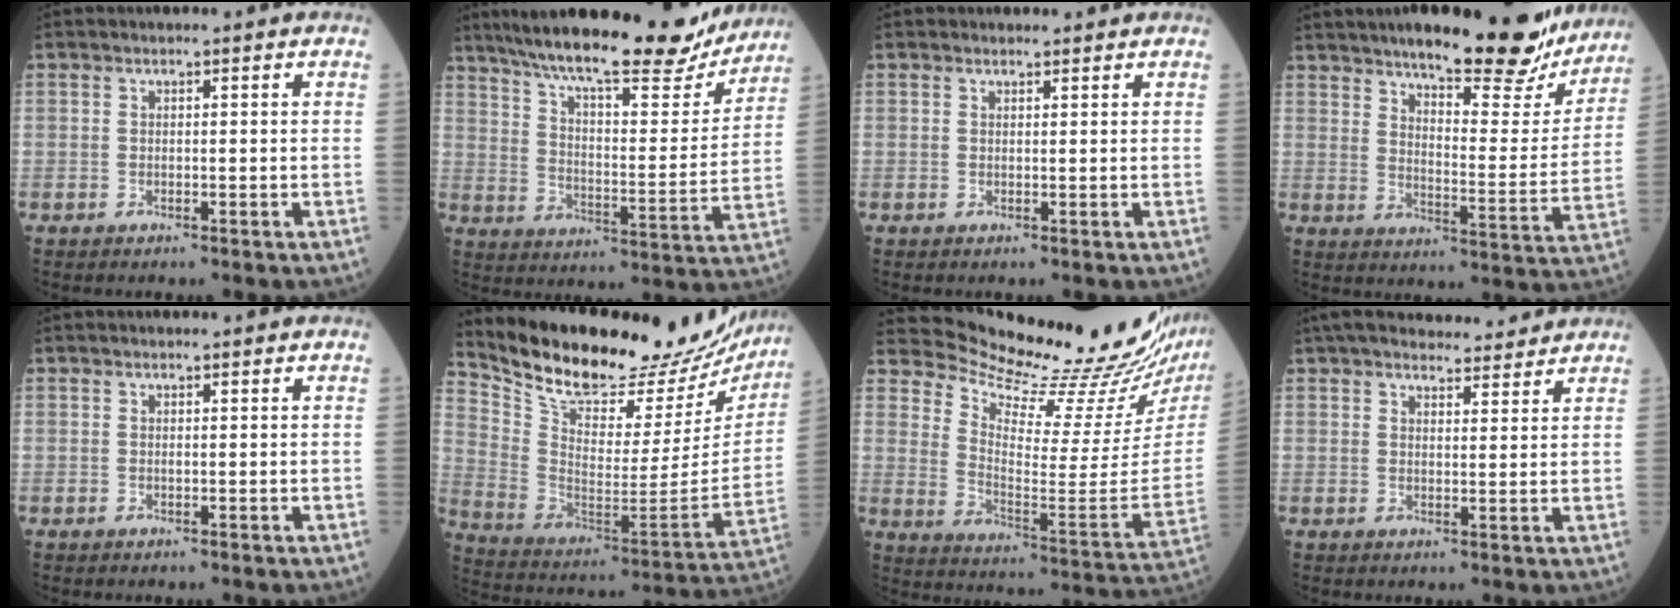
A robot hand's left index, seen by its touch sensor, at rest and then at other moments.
{"total": 24.1, "force": [20.6, 4.6, 11.6], "torque": [-0.190, -0.010, 0.289]}
{"total": 0.7, "force": [0.5, 0.3, -0.3], "torque": [-0.001, -0.004, 0.005]}
{"total": 20.5, "force": [17.0, 4.6, 10.5], "torque": [-0.138, -0.025, 0.217]}
{"total": 0.0}
{"total": 28.5, "force": [25.2, 8.3, 10.5], "torque": [-0.188, -0.065, 0.350]}
{"total": 22.3, "force": [21.5, 0.1, 6.0], "torque": [-0.115, -0.132, 0.288]}
{"total": 13.3, "force": [12.1, 2.9, 4.6], "torque": [-0.061, 0.022, 0.171]}